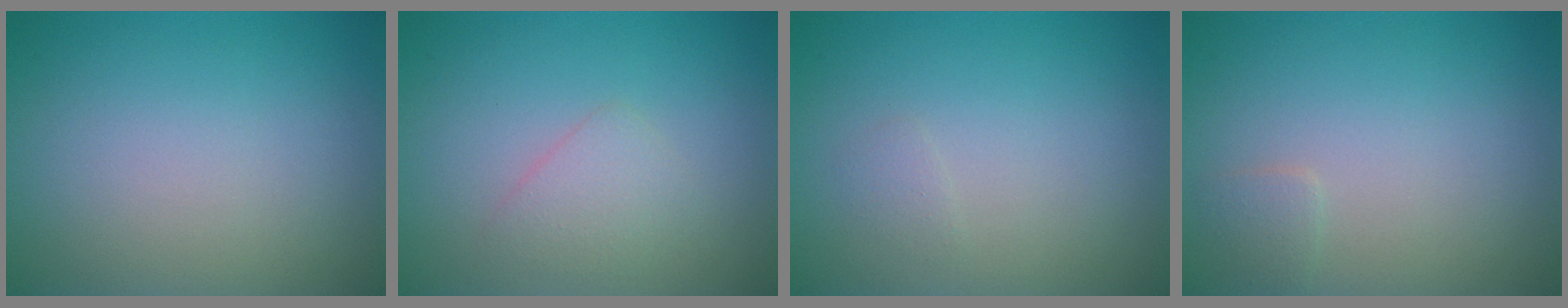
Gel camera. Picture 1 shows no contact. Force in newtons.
{"total": 1.7, "press": 1.7, "slide": 0.0}
{"total": 0.6, "press": 0.6, "slide": 0.0}
{"total": 0.9, "press": 0.9, "slide": 0.1}